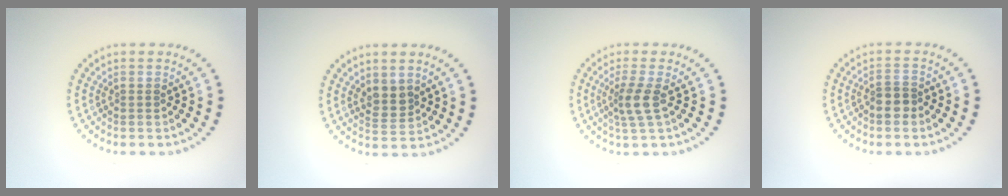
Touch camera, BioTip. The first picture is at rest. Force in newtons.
{"total": 2.2, "press": 1.9, "slide": 1.1}
{"total": 2.5, "press": 1.9, "slide": 1.6}
{"total": 2.0, "press": 1.7, "slide": 1.0}